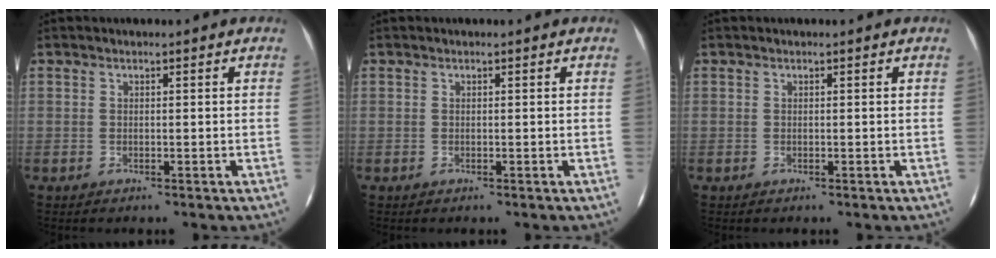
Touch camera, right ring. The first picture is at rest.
{"total": 0.0}
{"total": 0.0}